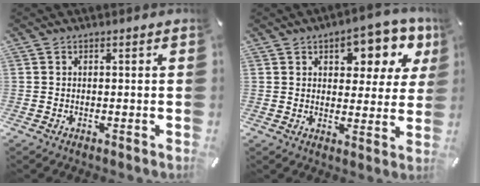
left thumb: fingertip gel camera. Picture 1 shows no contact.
{"total": 10.8, "force": [5.8, 6.1, 6.8], "torque": [-0.077, -0.030, 0.095]}